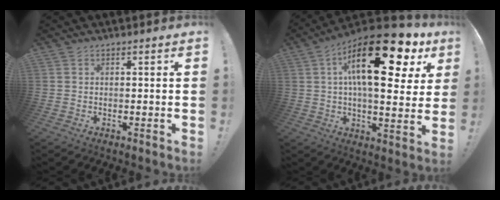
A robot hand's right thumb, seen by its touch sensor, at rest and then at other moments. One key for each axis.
{"total": 25.7, "fx": 10.1, "fy": 9.4, "fz": 21.7, "tx": -0.342, "ty": -0.055, "tz": 0.164}